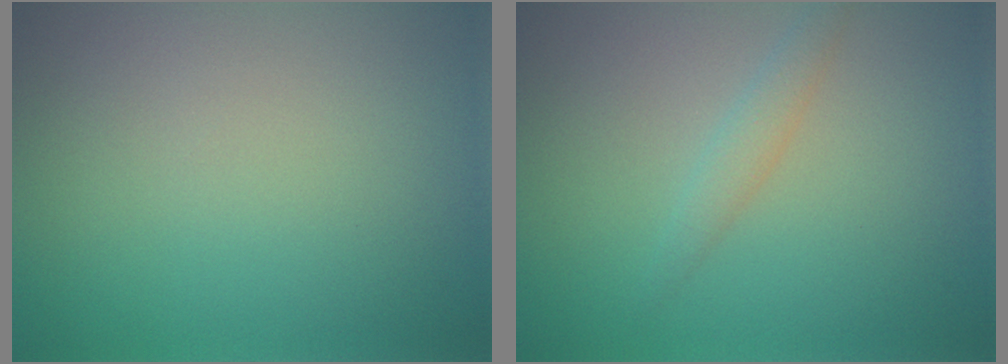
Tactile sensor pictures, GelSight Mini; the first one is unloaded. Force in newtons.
{"total": 1.4, "press": 1.4, "slide": 0.0}